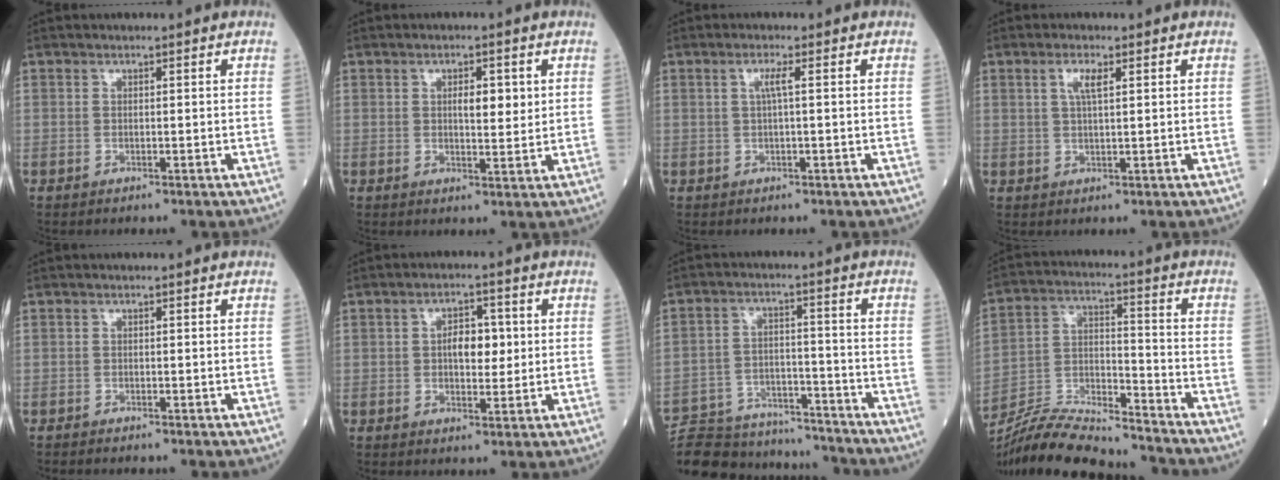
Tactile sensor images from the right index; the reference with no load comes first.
{"total": 3.7, "force": [1.0, 1.2, 3.3], "torque": [-0.050, -0.002, 0.013]}
{"total": 1.8, "force": [0.3, -0.2, 1.7], "torque": [-0.034, 0.002, 0.005]}
{"total": 2.8, "force": [1.2, 0.4, 2.5], "torque": [-0.053, 0.003, 0.022]}
{"total": 1.1, "force": [-1.0, 0.1, 0.3], "torque": [-0.007, -0.001, -0.015]}
{"total": 4.8, "force": [0.5, 2.4, 4.1], "torque": [-0.065, 0.008, 0.009]}
{"total": 20.2, "force": [-18.9, 4.5, 5.3], "torque": [-0.125, 0.003, -0.280]}
{"total": 16.6, "force": [-15.7, 1.4, 5.1], "torque": [-0.100, 0.009, -0.274]}